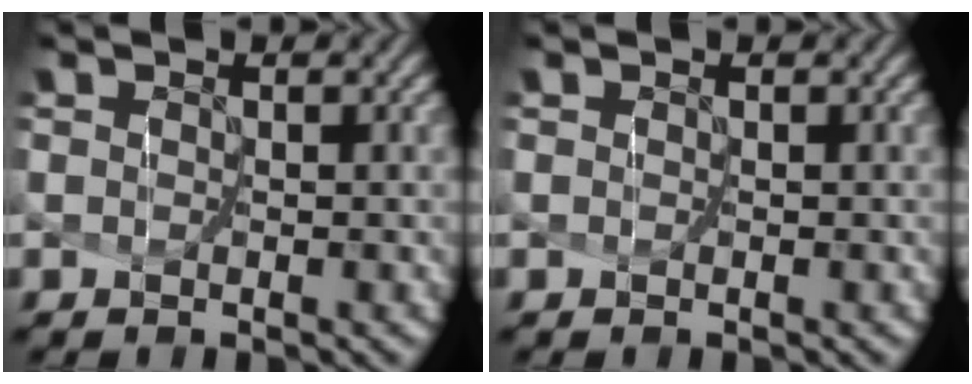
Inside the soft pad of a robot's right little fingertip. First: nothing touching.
{"total": 0.0}